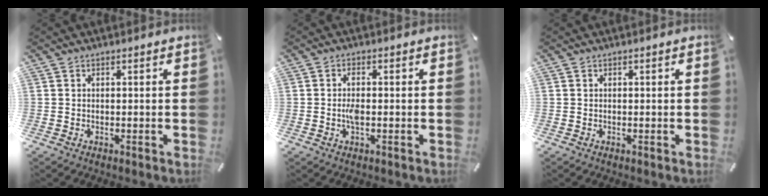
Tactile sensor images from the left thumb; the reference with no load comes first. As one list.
[{"total": 2.5, "force": [-0.4, 0.8, 2.4], "torque": [-0.044, 0.001, -0.008]}, {"total": 0.0}]